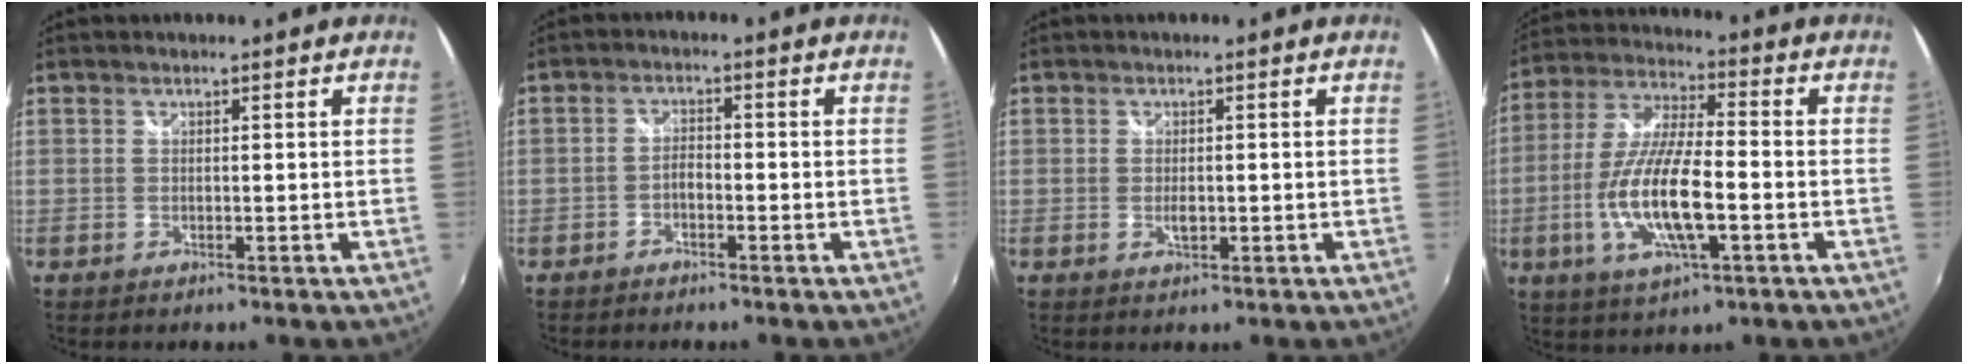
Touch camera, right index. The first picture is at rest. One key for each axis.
{"total": 2.2, "fx": -1.7, "fy": 0.8, "fz": 1.2, "tx": -0.030, "ty": 0.007, "tz": -0.031}
{"total": 1.7, "fx": -0.4, "fy": 1.0, "fz": 1.3, "tx": -0.022, "ty": -0.002, "tz": -0.007}
{"total": 14.5, "fx": -4.0, "fy": 4.1, "fz": 13.3, "tx": -0.273, "ty": -0.009, "tz": -0.075}